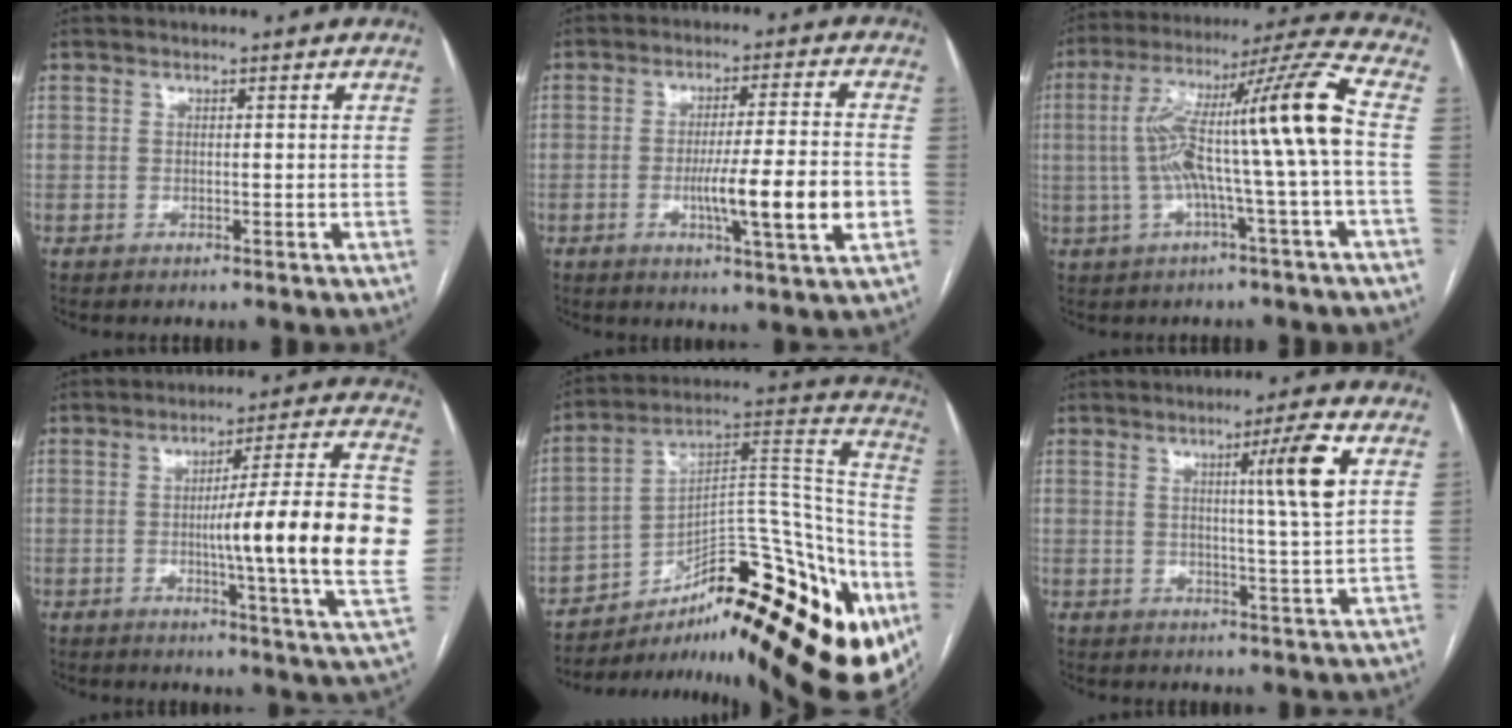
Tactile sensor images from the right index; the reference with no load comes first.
{"total": 11.5, "force": [-2.7, -0.3, 11.2], "torque": [-0.179, -0.011, -0.046]}
{"total": 16.1, "force": [-0.7, -1.2, 16.0], "torque": [-0.277, 0.037, -0.018]}
{"total": 19.6, "force": [-1.3, -0.4, 19.6], "torque": [-0.236, 0.007, -0.023]}
{"total": 33.8, "force": [-18.8, 9.8, 26.4], "torque": [-0.299, 0.015, -0.267]}
{"total": 7.6, "force": [2.5, -1.5, 7.0], "torque": [-0.109, -0.006, 0.040]}